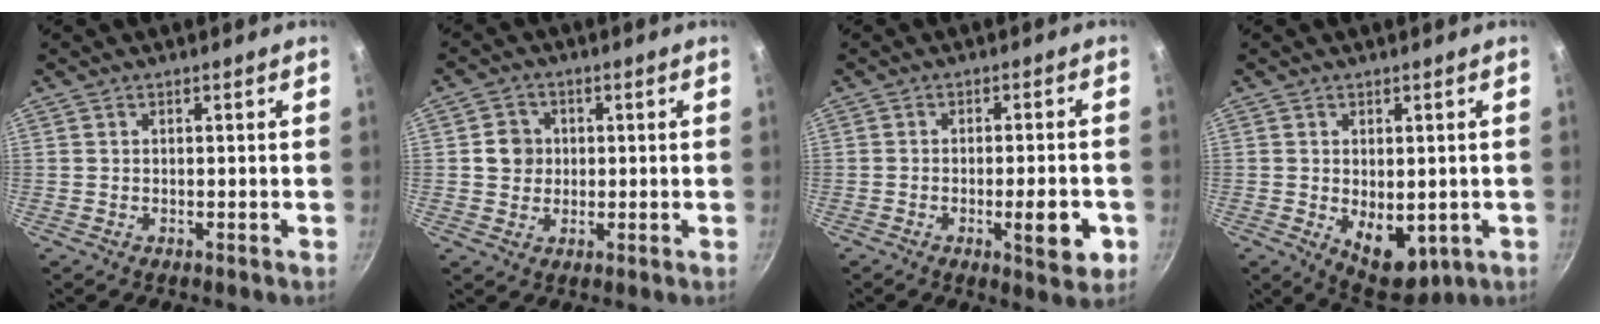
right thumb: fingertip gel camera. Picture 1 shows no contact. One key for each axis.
{"total": 4.7, "fx": 0.4, "fy": 4.3, "fz": 1.7, "tx": 0.000, "ty": 0.005, "tz": 0.001}
{"total": 8.0, "fx": -2.6, "fy": 2.2, "fz": 7.2, "tx": -0.088, "ty": 0.006, "tz": -0.032}
{"total": 9.1, "fx": -1.4, "fy": 5.5, "fz": 7.1, "tx": -0.081, "ty": -0.014, "tz": -0.001}